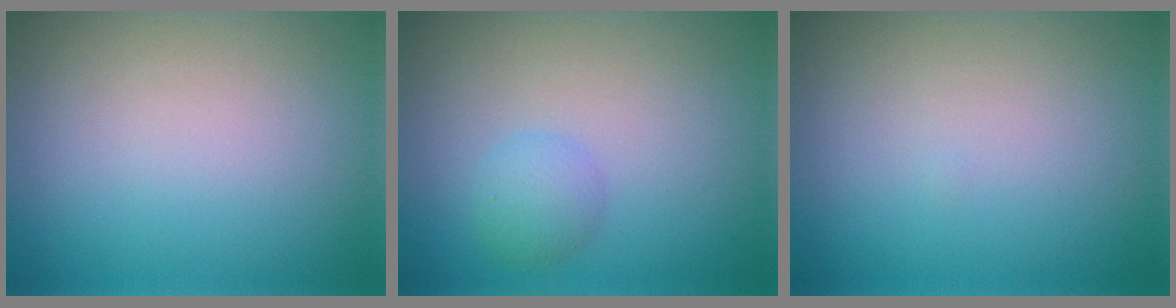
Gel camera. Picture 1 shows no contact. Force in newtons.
{"total": 1.8, "press": 1.8, "slide": 0.1}
{"total": 0.0}